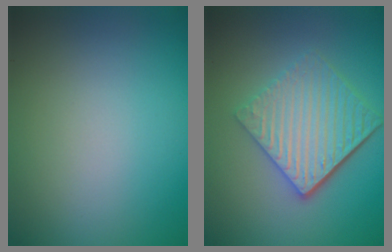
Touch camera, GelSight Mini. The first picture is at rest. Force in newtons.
{"total": 5.8, "press": 4.0, "slide": 4.2}